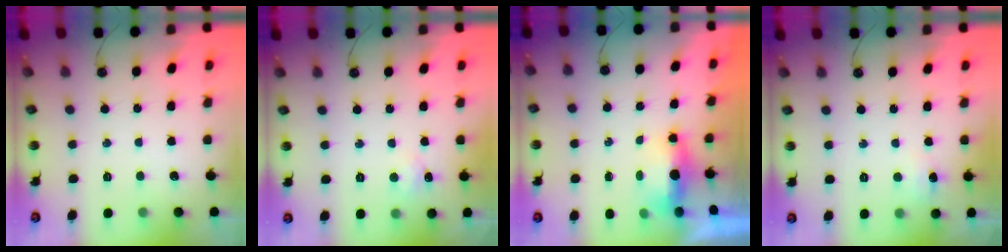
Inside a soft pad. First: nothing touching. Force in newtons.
{"total": 6.2, "press": 6.1, "slide": 1.0}
{"total": 5.0, "press": 4.8, "slide": 1.2}
{"total": 4.3, "press": 4.3, "slide": 0.5}